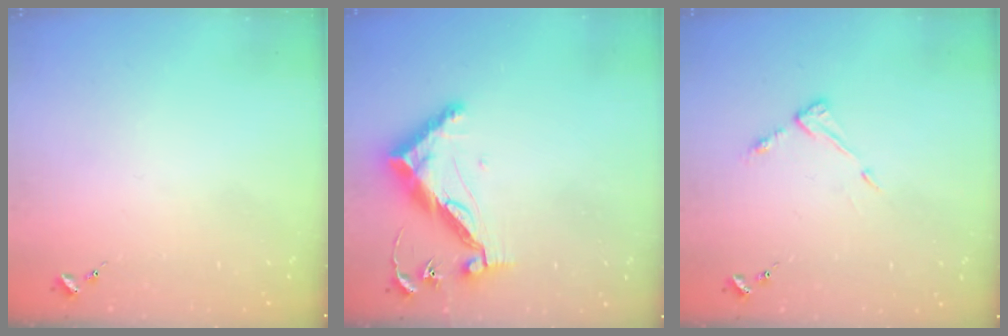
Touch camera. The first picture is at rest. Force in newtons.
{"total": 13.0, "press": 13.0, "slide": 0.6}
{"total": 5.6, "press": 5.6, "slide": 0.3}